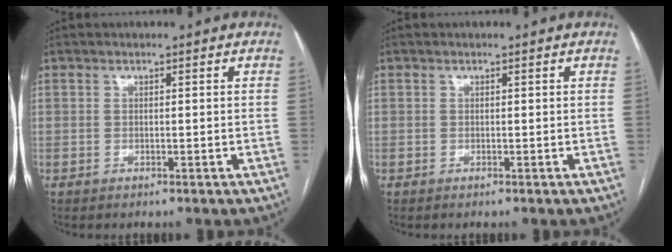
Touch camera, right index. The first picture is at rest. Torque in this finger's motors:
{"motor_torque": [0.18, 0.08, -0.03, -0.01]}